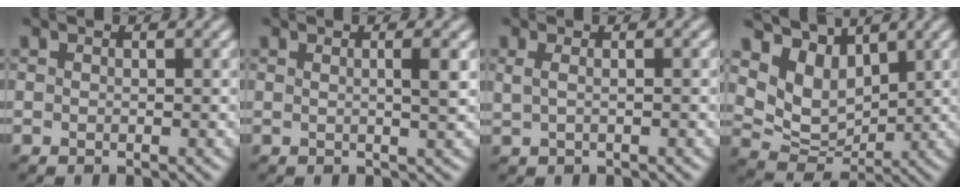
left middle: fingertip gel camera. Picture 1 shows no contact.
{"total": 1.8, "force": [-0.2, 0.5, 1.8], "torque": [-0.017, 0.007, -0.007]}
{"total": 1.2, "force": [0.1, 0.6, 1.1], "torque": [-0.016, -0.001, 0.000]}
{"total": 5.6, "force": [3.4, 3.5, 2.8], "torque": [-0.061, 0.006, 0.061]}